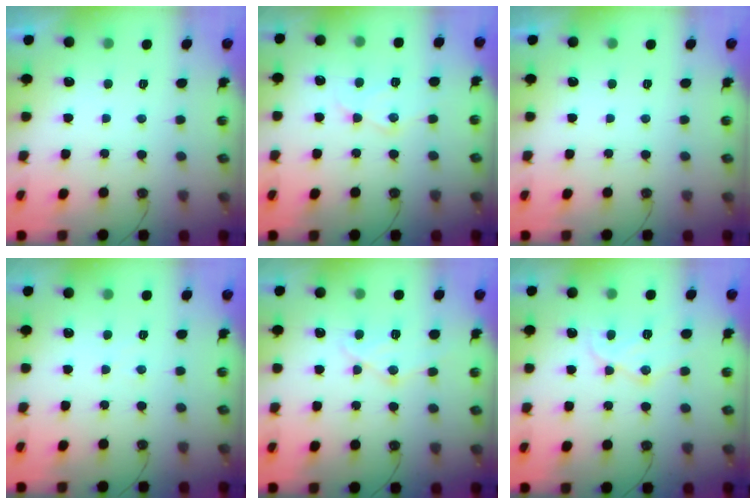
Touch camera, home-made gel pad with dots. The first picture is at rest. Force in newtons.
{"total": 11.4, "press": 11.3, "slide": 1.0}
{"total": 0.0}
{"total": 3.2, "press": 3.2, "slide": 0.6}
{"total": 12.4, "press": 12.3, "slide": 1.3}
{"total": 12.0, "press": 11.9, "slide": 0.7}